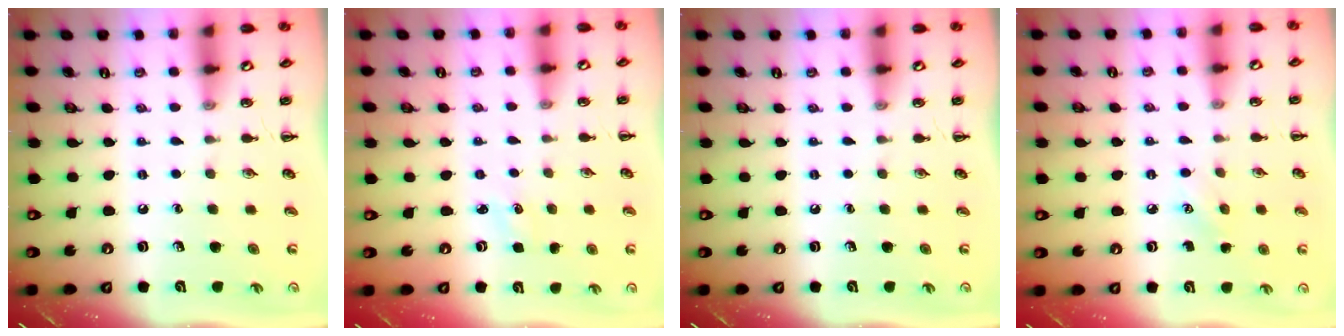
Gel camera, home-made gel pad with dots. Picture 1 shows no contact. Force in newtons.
{"total": 1.5, "press": 1.4, "slide": 0.4}
{"total": 0.0}
{"total": 4.0, "press": 3.9, "slide": 1.1}